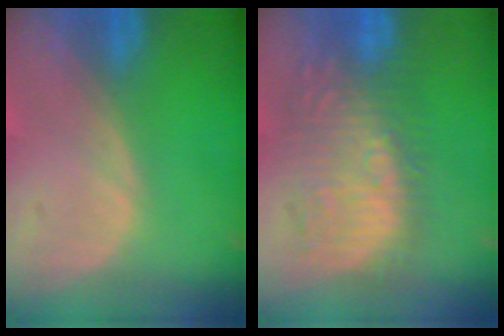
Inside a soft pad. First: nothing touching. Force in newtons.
{"total": 10.0, "press": 9.9, "slide": 1.7}